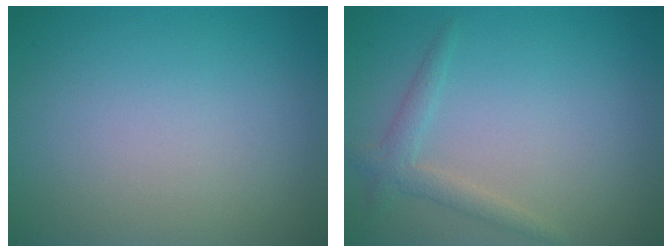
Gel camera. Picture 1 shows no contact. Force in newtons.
{"total": 1.8, "press": 1.8, "slide": 0.1}